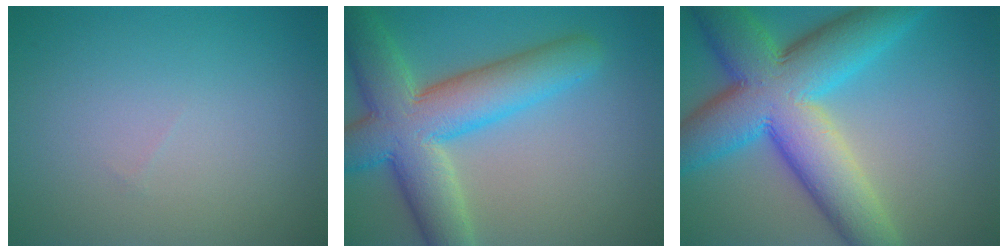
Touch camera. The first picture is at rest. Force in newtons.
{"total": 10.1, "press": 10.0, "slide": 0.7}
{"total": 13.1, "press": 13.1, "slide": 0.4}